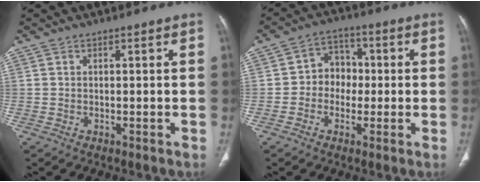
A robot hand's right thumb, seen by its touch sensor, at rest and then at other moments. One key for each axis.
{"total": 7.1, "fx": -0.5, "fy": 6.1, "fz": 3.6, "tx": -0.016, "ty": 0.023, "tz": -0.022}